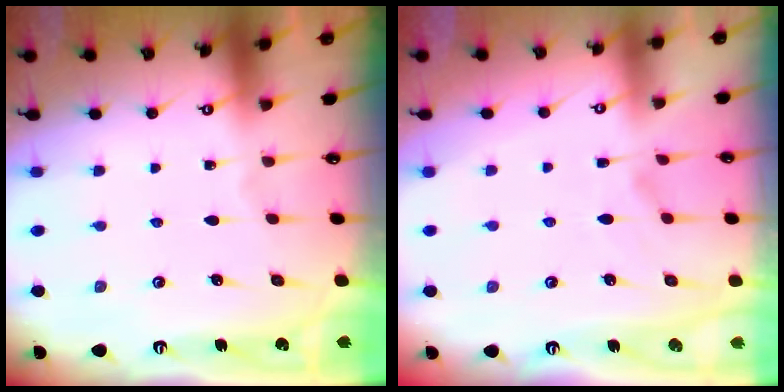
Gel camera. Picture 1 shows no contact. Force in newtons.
{"total": 4.3, "press": 4.1, "slide": 1.3}